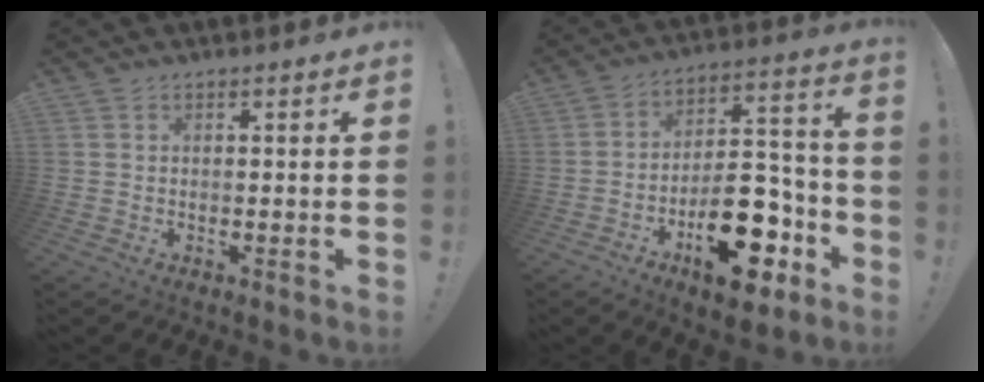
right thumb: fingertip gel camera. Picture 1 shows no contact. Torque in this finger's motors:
{"motor_torque": [2.64, 2.36, 1.39, -1.38, 0.55]}